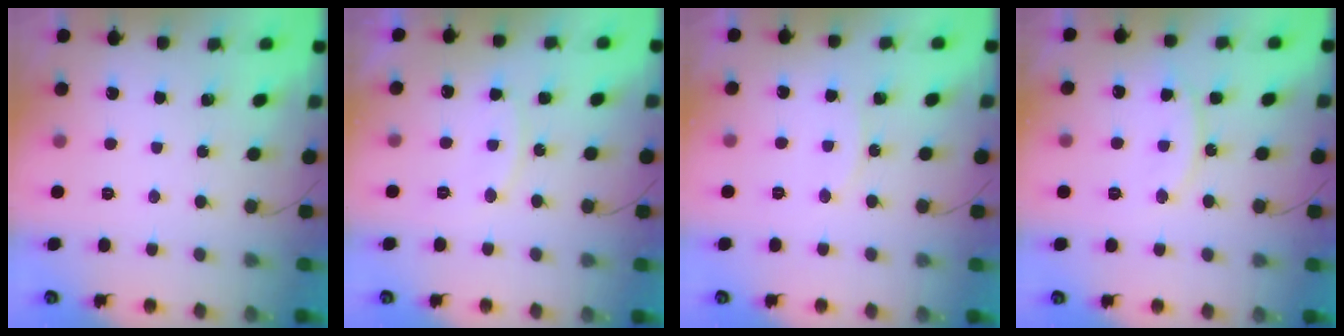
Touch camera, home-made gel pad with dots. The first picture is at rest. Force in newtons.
{"total": 8.7, "press": 8.7, "slide": 0.2}
{"total": 6.2, "press": 6.2, "slide": 0.5}
{"total": 11.4, "press": 11.4, "slide": 0.9}